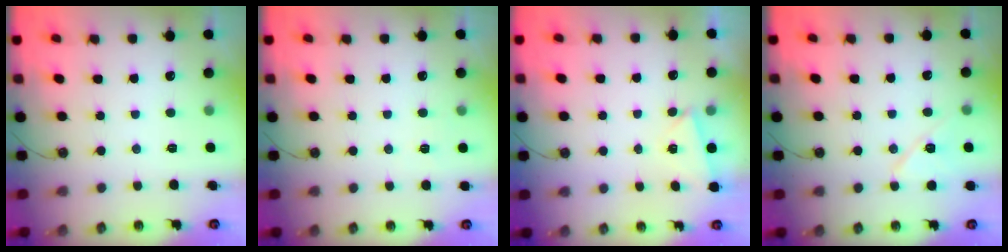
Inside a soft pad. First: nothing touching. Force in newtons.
{"total": 2.7, "press": 2.7, "slide": 0.5}
{"total": 2.5, "press": 2.1, "slide": 1.5}
{"total": 8.9, "press": 8.9, "slide": 0.9}